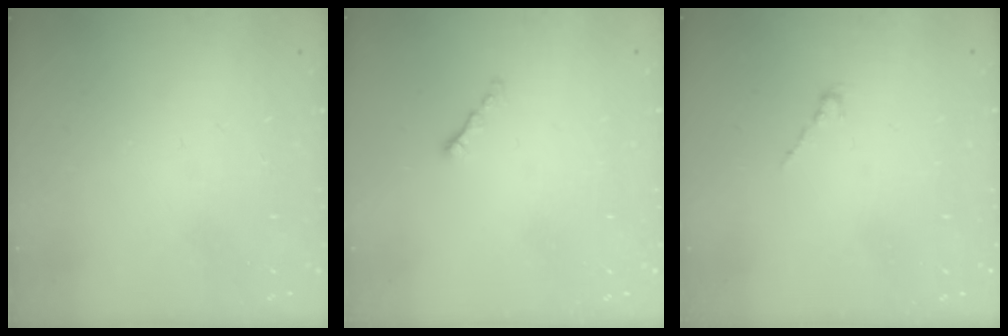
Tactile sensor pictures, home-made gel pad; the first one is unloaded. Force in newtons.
{"total": 0.8, "press": 0.6, "slide": 0.4}
{"total": 0.0}